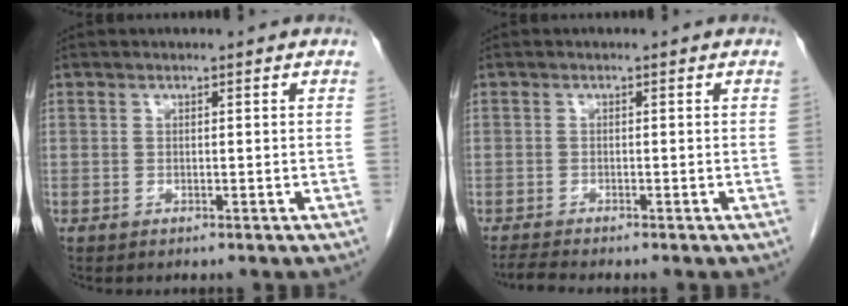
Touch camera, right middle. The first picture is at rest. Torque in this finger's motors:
{"motor_torque": [0.39, -0.16, -0.02, -0.01]}